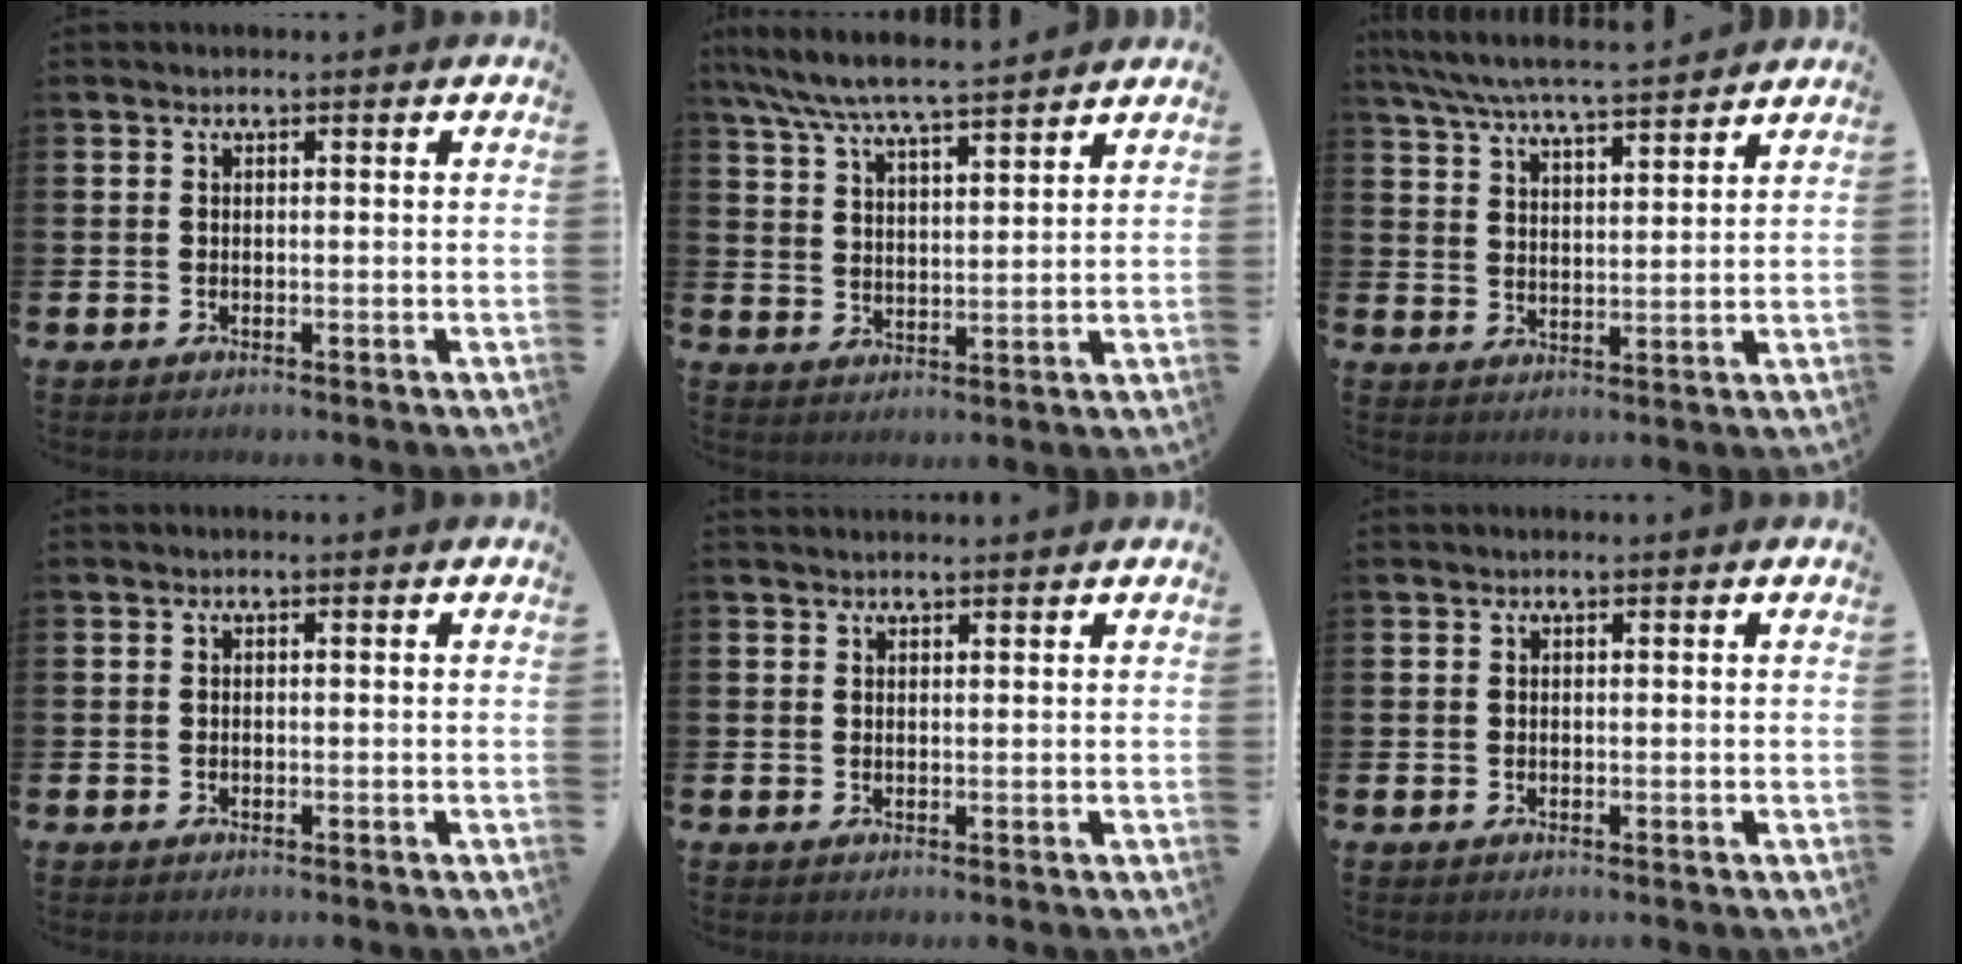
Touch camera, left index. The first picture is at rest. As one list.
[{"total": 7.1, "force": [6.8, 0.4, 2.3], "torque": [-0.067, -0.036, 0.120]}, {"total": 6.6, "force": [6.3, 0.3, 1.9], "torque": [-0.059, -0.037, 0.111]}, {"total": 0.0}, {"total": 1.3, "force": [1.2, 0.2, 0.2], "torque": [0.009, -0.005, 0.020]}, {"total": 0.0}]